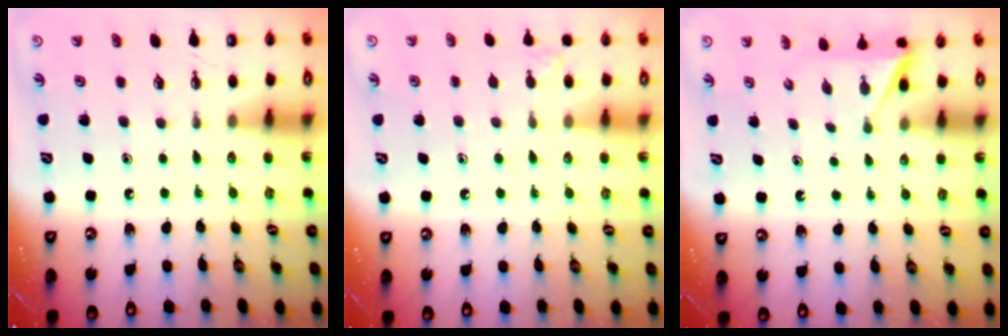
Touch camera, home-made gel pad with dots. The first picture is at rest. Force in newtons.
{"total": 5.5, "press": 5.4, "slide": 0.5}
{"total": 1.9, "press": 1.9, "slide": 0.2}